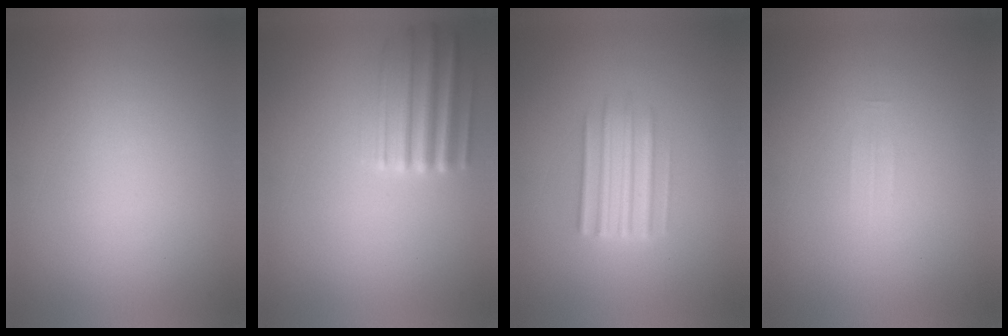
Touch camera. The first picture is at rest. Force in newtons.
{"total": 4.1}
{"total": 3.6}
{"total": 1.2}